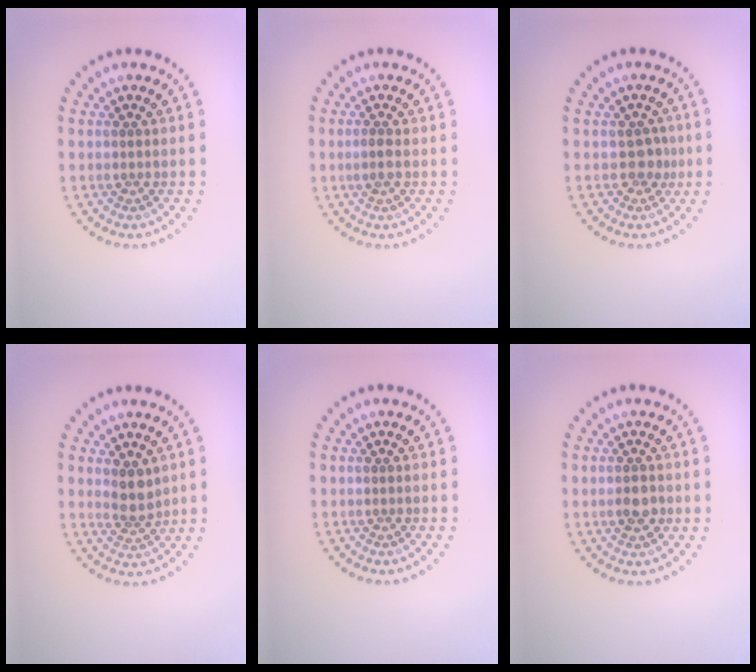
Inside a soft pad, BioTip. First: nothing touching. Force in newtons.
{"total": 1.1, "press": 1.0, "slide": 0.5}
{"total": 1.6, "press": 1.4, "slide": 0.9}
{"total": 2.2, "press": 1.9, "slide": 1.1}
{"total": 0.0}
{"total": 2.0, "press": 2.0, "slide": 0.3}